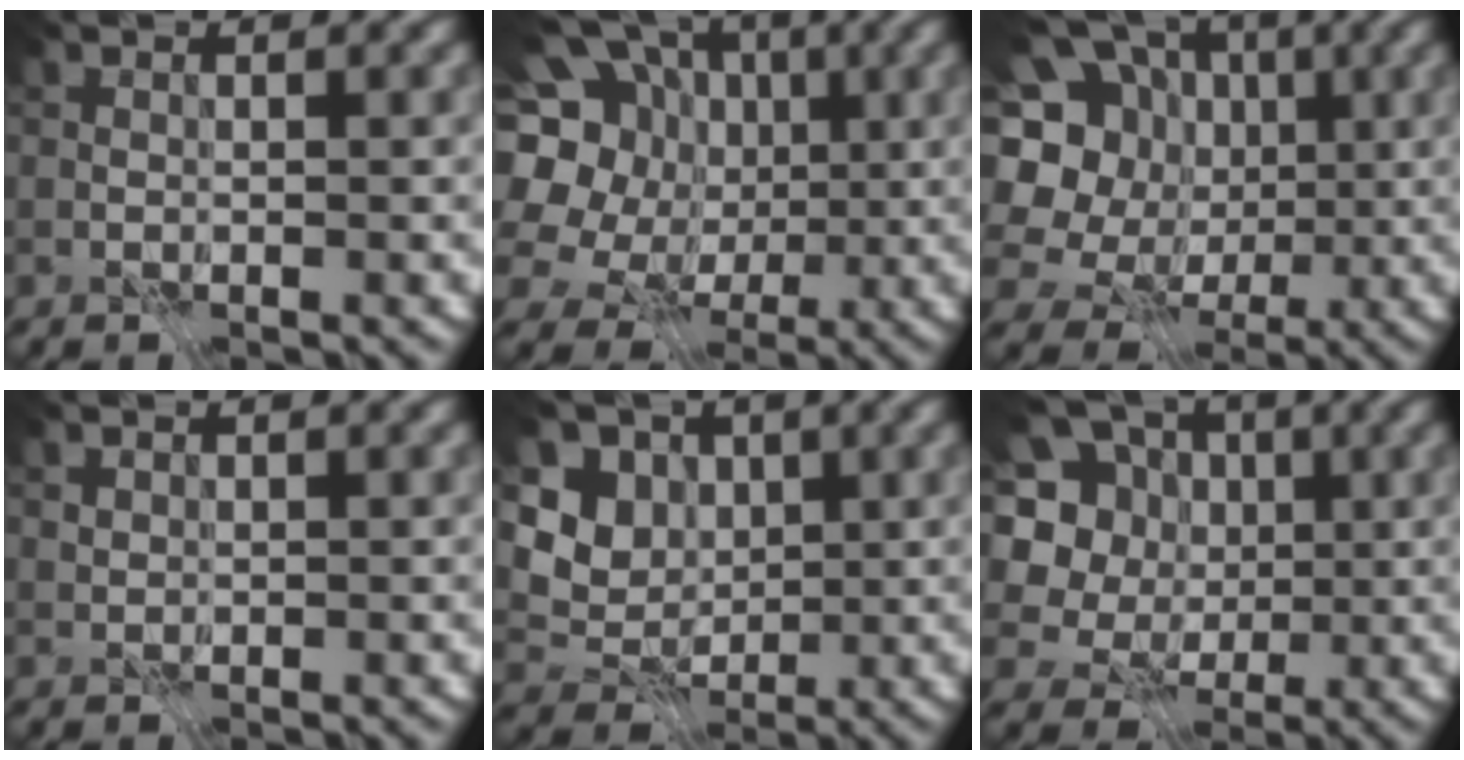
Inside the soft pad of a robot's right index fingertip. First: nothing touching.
{"total": 16.2, "force": [2.7, 14.1, 7.6], "torque": [-0.197, 0.033, 0.030]}
{"total": 14.2, "force": [1.1, 12.5, 6.7], "torque": [-0.171, 0.033, 0.004]}
{"total": 0.7, "force": [0.4, 0.5, 0.1], "torque": [-0.002, 0.000, 0.010]}
{"total": 6.3, "force": [2.3, 5.3, 2.6], "torque": [-0.063, -0.002, 0.026]}
{"total": 9.7, "force": [2.6, 8.1, 4.6], "torque": [-0.121, 0.029, 0.016]}